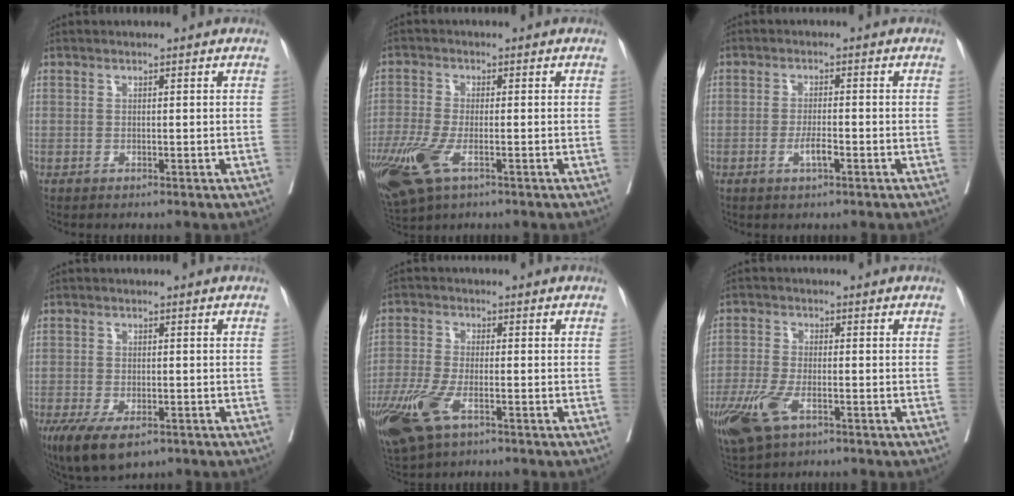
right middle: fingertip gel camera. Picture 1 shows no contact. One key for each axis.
{"total": 11.4, "fx": -5.7, "fy": 4.7, "fz": 8.7, "tx": -0.208, "ty": -0.030, "tz": -0.102}
{"total": 1.7, "fx": -0.7, "fy": 0.7, "fz": 1.3, "tx": -0.024, "ty": 0.002, "tz": -0.009}
{"total": 8.4, "fx": -5.1, "fy": 3.3, "fz": 5.8, "tx": -0.101, "ty": -0.018, "tz": -0.083}
{"total": 11.1, "fx": -5.7, "fy": 4.4, "fz": 8.5, "tx": -0.195, "ty": -0.023, "tz": -0.102}
{"total": 8.9, "fx": -4.4, "fy": 3.6, "fz": 6.8, "tx": -0.148, "ty": -0.018, "tz": -0.079}